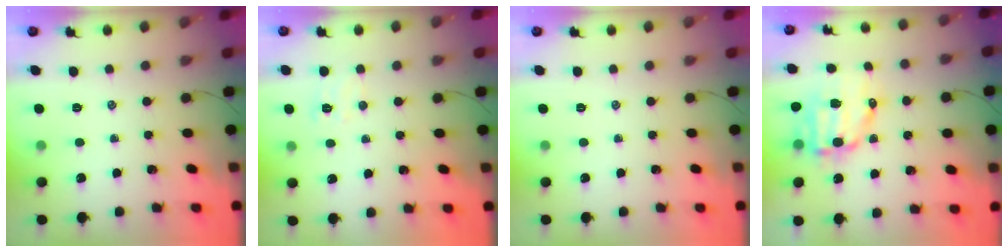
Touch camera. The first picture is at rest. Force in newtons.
{"total": 6.3, "press": 6.2, "slide": 1.2}
{"total": 0.0}
{"total": 11.0, "press": 10.8, "slide": 1.9}